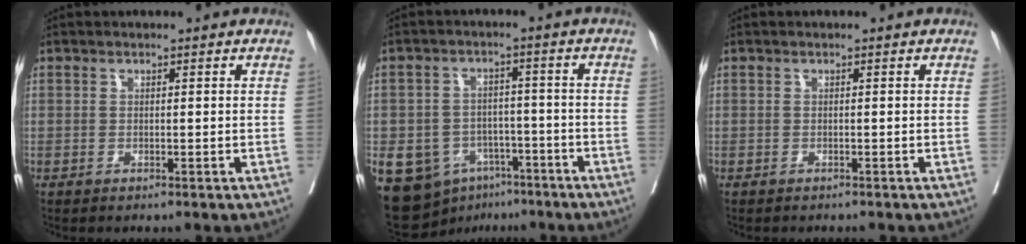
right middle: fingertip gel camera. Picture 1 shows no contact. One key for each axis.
{"total": 11.8, "fx": -6.2, "fy": 8.7, "fz": 5.0, "tx": -0.090, "ty": 0.018, "tz": -0.089}
{"total": 1.2, "fx": -1.1, "fy": 0.3, "fz": 0.3, "tx": -0.015, "ty": -0.004, "tz": -0.016}